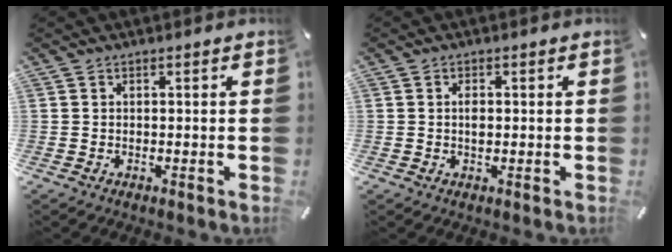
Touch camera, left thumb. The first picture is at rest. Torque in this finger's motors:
{"motor_torque": [0.51, 0.69, 0.54, 0.12, -0.03]}